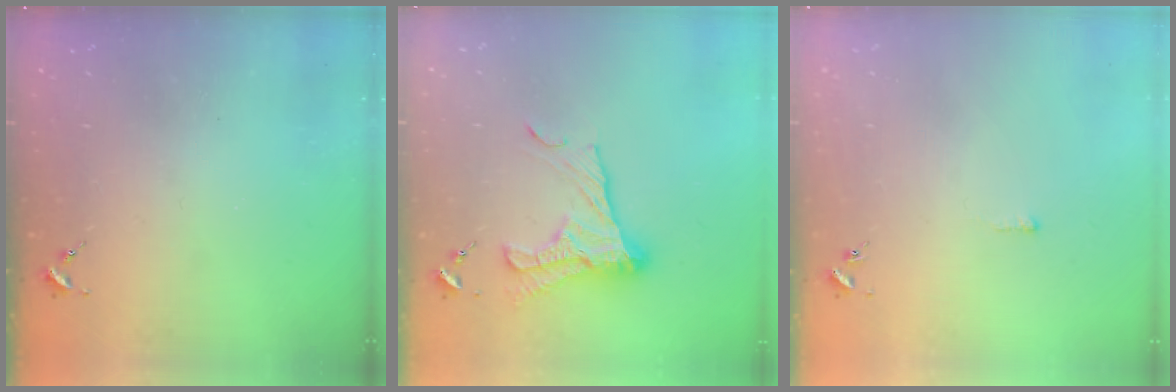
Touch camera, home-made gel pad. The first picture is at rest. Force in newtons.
{"total": 16.7, "press": 16.7, "slide": 1.1}
{"total": 2.7, "press": 2.7, "slide": 0.5}